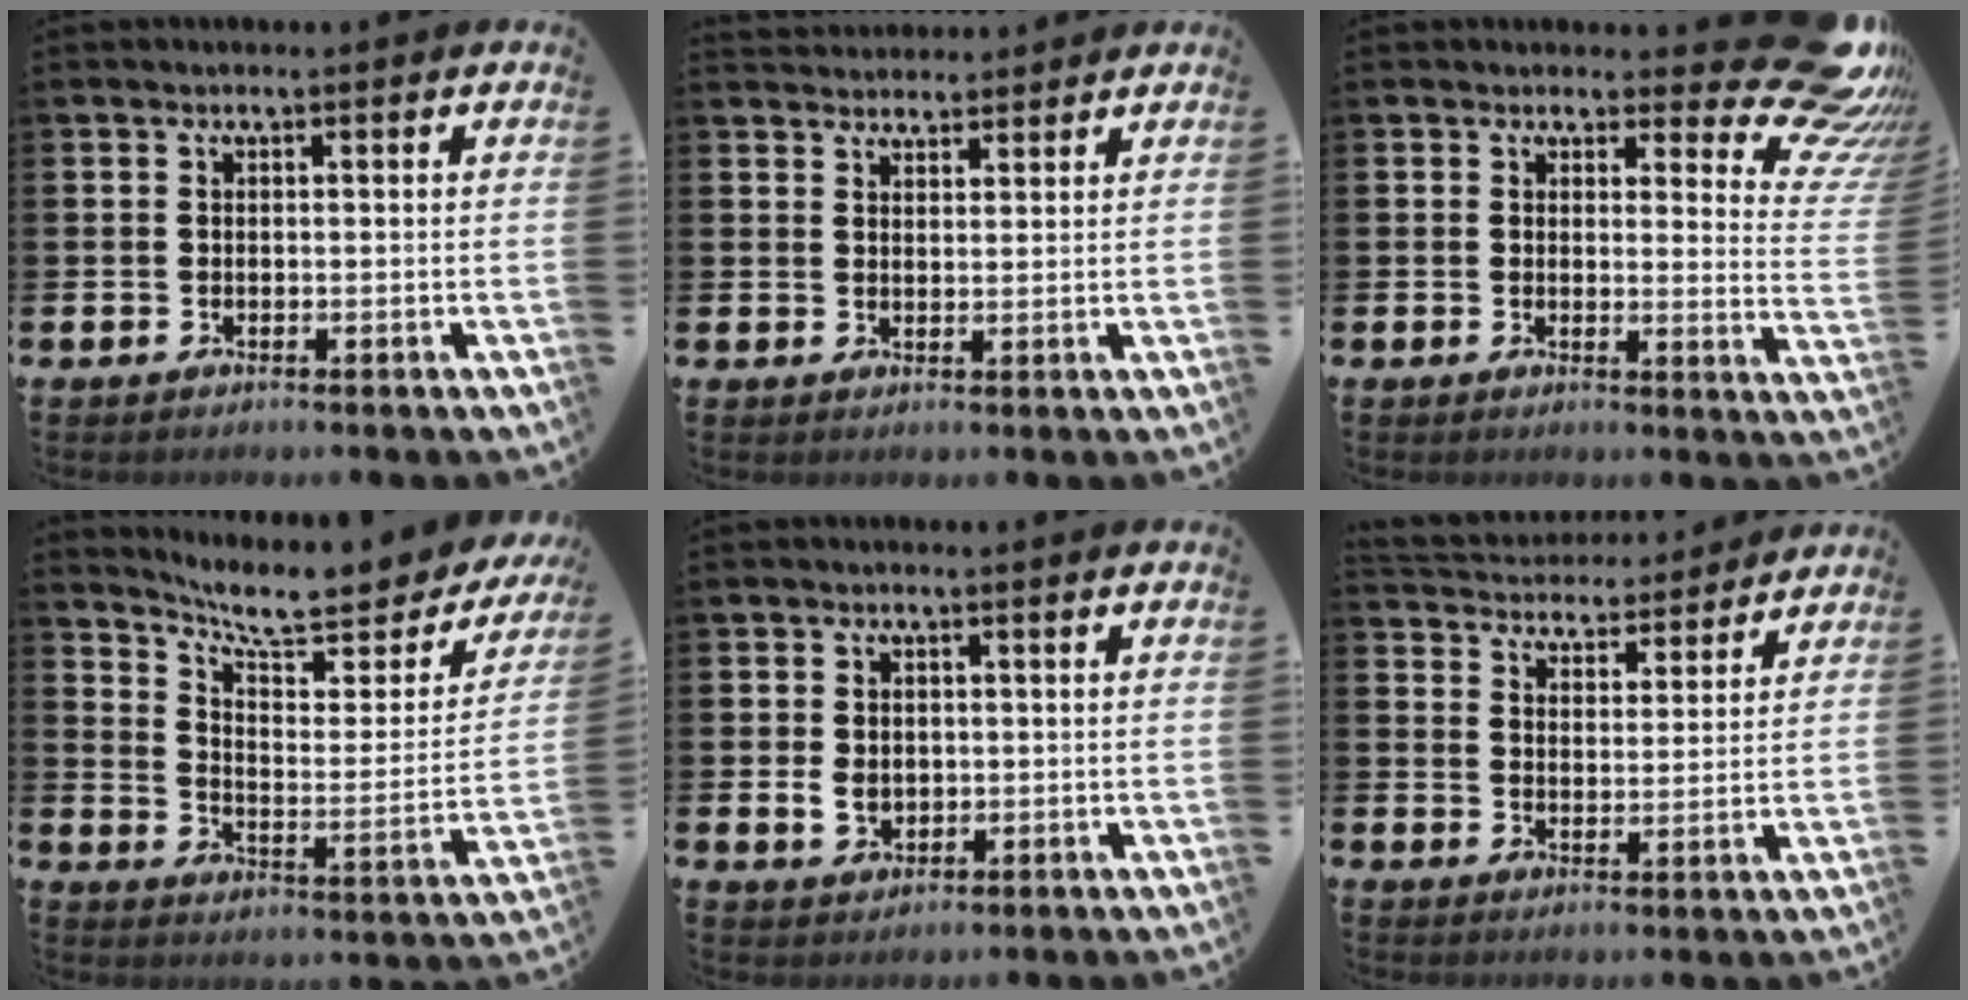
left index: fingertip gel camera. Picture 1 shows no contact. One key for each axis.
{"total": 3.1, "fx": 3.0, "fy": 0.8, "fz": -0.2, "tx": -0.003, "ty": -0.012, "tz": 0.056}
{"total": 8.4, "fx": 6.6, "fy": 3.1, "fz": 4.2, "tx": -0.042, "ty": -0.059, "tz": 0.109}
{"total": 8.6, "fx": 7.5, "fy": 2.0, "fz": 3.7, "tx": -0.094, "ty": -0.057, "tz": 0.124}
{"total": 2.7, "fx": 0.2, "fy": 2.2, "fz": 1.6, "tx": -0.027, "ty": 0.006, "tz": -0.001}
{"total": 4.6, "fx": 4.5, "fy": 1.1, "fz": -0.4, "tx": -0.015, "ty": -0.039, "tz": 0.076}